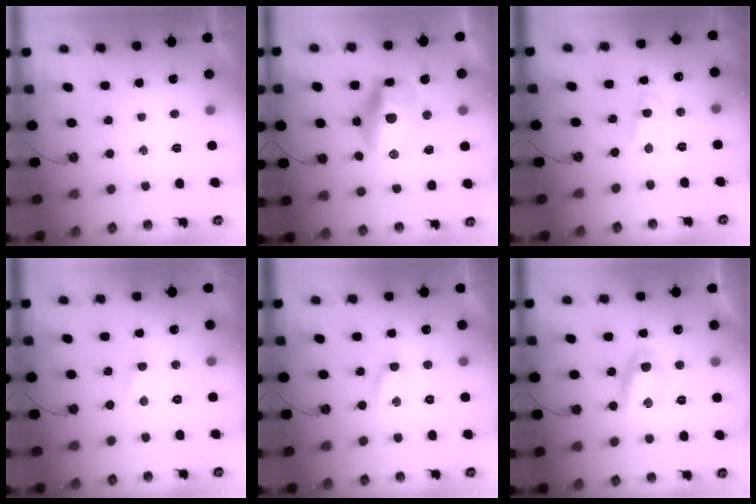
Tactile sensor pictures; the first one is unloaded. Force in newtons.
{"total": 13.4, "press": 13.4, "slide": 0.9}
{"total": 1.7, "press": 1.7, "slide": 0.2}
{"total": 2.8, "press": 2.8, "slide": 0.4}
{"total": 5.0, "press": 3.6, "slide": 3.5}
{"total": 6.7, "press": 6.7, "slide": 1.0}